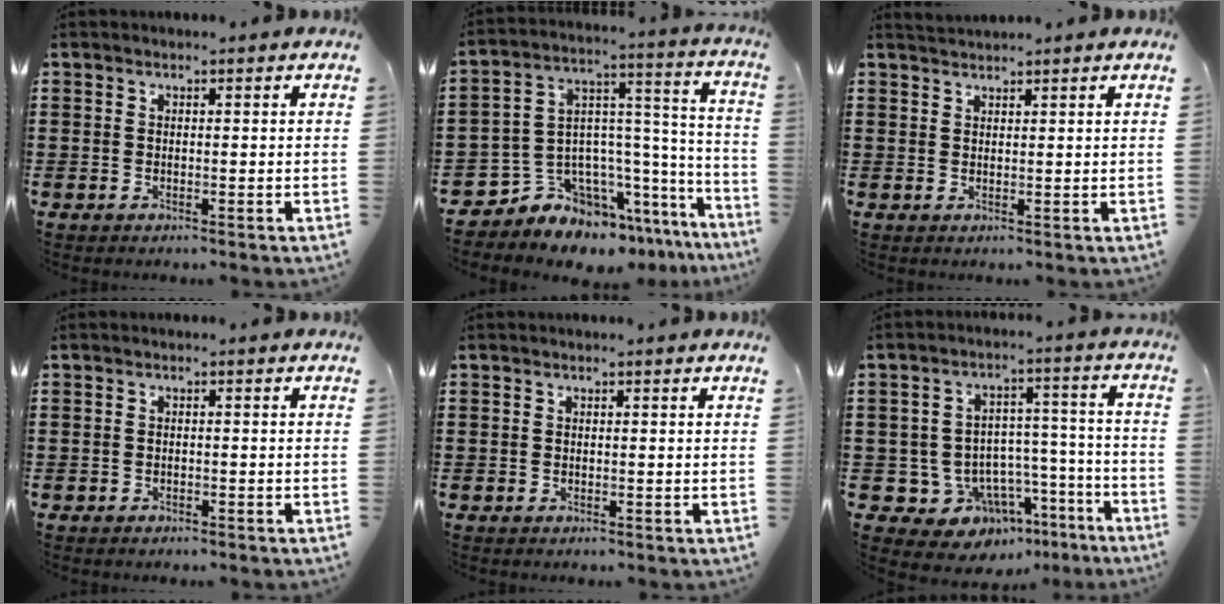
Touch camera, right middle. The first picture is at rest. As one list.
[{"total": 8.1, "force": [-6.8, 4.2, 1.2], "torque": [-0.045, -0.003, -0.132]}, {"total": 1.4, "force": [1.4, 0.1, 0.1], "torque": [-0.005, 0.001, 0.026]}, {"total": 0.7, "force": [-0.7, 0.3, 0.1], "torque": [-0.003, 0.001, -0.014]}, {"total": 0.0}, {"total": 8.4, "force": [-5.7, 6.0, 1.4], "torque": [-0.037, 0.031, -0.099]}]